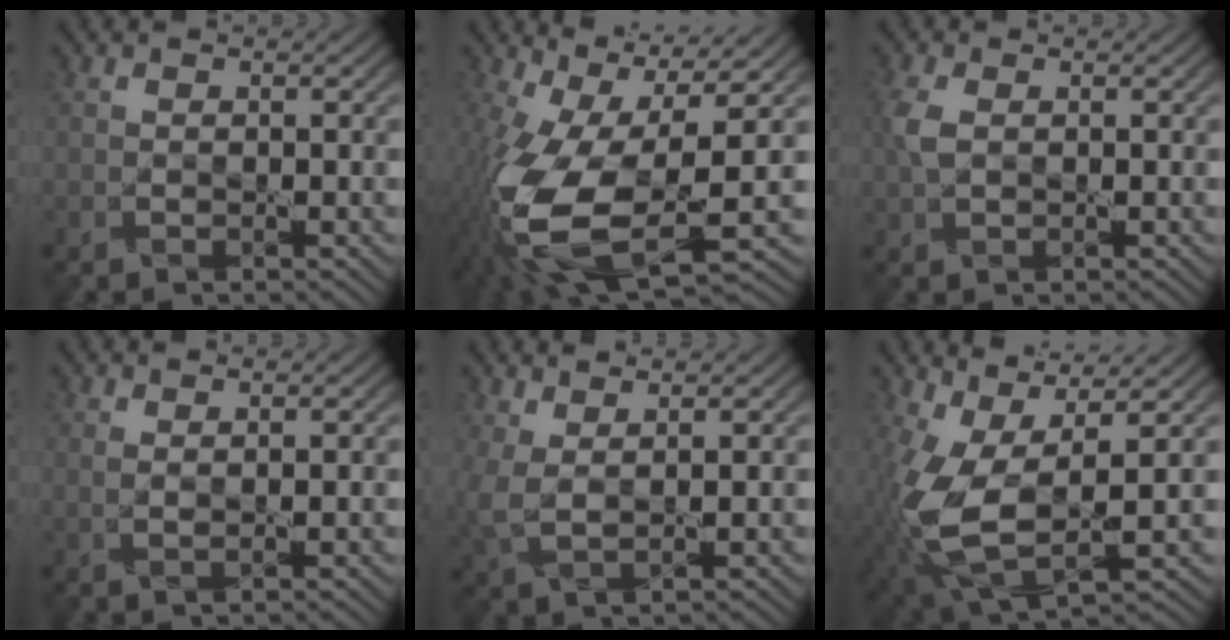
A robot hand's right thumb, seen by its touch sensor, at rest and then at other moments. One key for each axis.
{"total": 17.4, "fx": -4.2, "fy": 7.3, "fz": 15.2, "tx": -0.340, "ty": -0.042, "tz": -0.060}
{"total": 2.9, "fx": 0.5, "fy": 1.7, "fz": 2.3, "tx": -0.069, "ty": 0.005, "tz": 0.008}
{"total": 1.4, "fx": 0.9, "fy": 0.2, "fz": 1.1, "tx": -0.025, "ty": 0.005, "tz": 0.014}
{"total": 4.0, "fx": 1.9, "fy": 1.4, "fz": 3.2, "tx": -0.088, "ty": 0.006, "tz": 0.037}
{"total": 11.1, "fx": 0.0, "fy": 5.3, "fz": 9.8, "tx": -0.235, "ty": -0.016, "tz": 0.002}